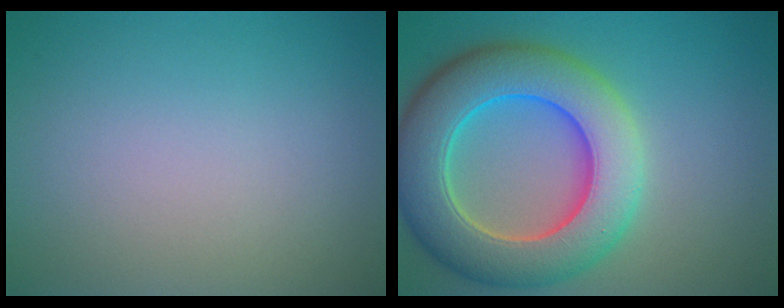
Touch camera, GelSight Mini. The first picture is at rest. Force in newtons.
{"total": 10.4, "press": 10.3, "slide": 0.7}